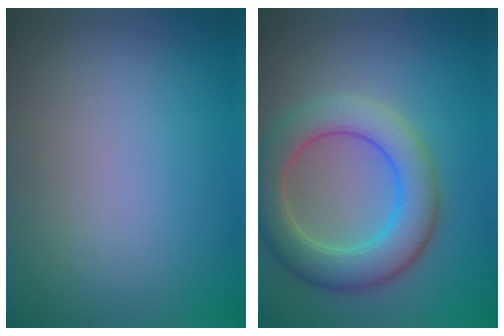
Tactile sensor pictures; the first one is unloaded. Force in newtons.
{"total": 6.4, "press": 6.4, "slide": 0.5}